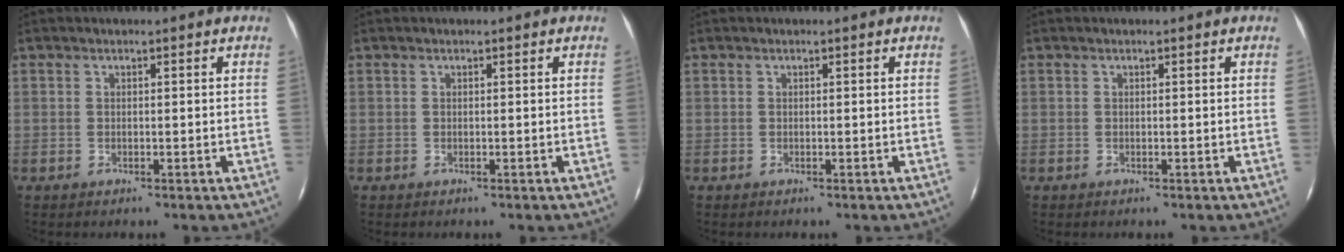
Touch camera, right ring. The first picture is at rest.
{"total": 0.0}
{"total": 0.0}
{"total": 0.0}